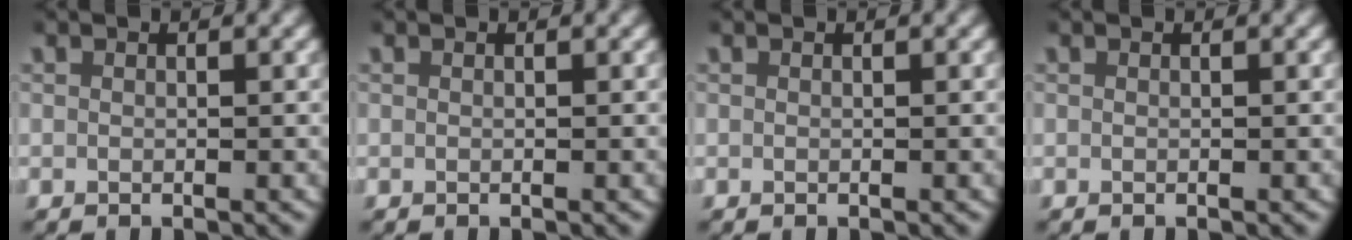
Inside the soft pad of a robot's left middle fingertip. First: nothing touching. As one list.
[{"total": 0.0}, {"total": 0.0}, {"total": 0.0}]